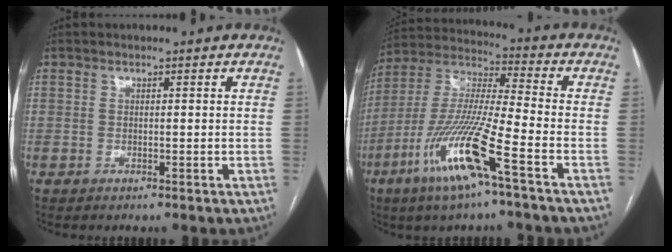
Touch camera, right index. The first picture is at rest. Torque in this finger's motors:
{"motor_torque": [1.59, -0.54, 1.02, 0.21]}